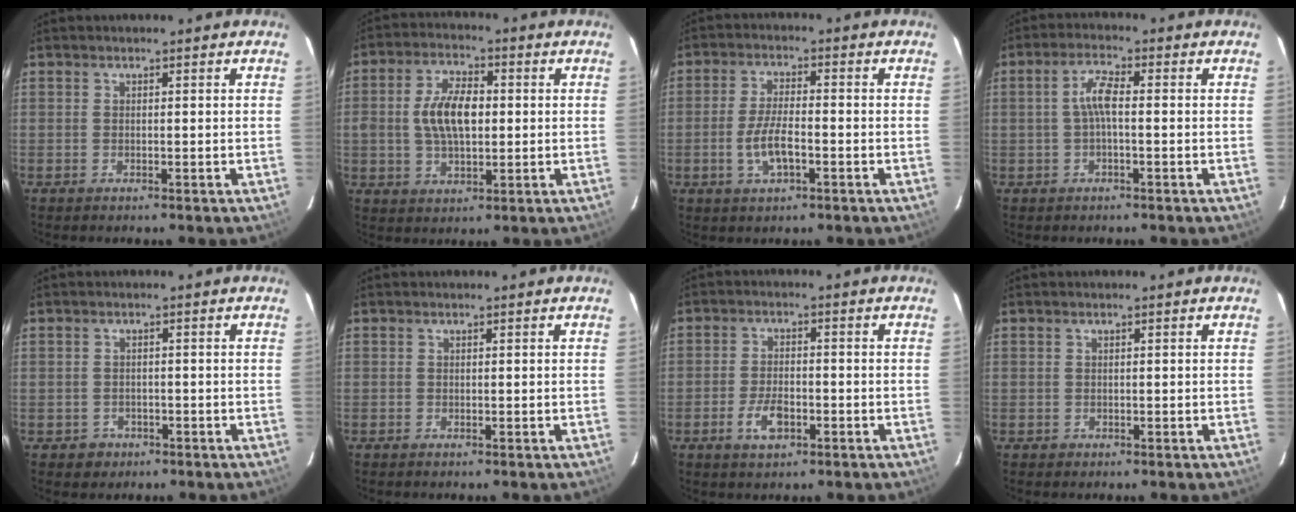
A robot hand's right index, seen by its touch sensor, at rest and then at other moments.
{"total": 9.6, "force": [0.4, 5.1, 8.0], "torque": [-0.155, 0.013, 0.009]}
{"total": 6.6, "force": [-2.3, 2.2, 5.8], "torque": [-0.118, -0.002, -0.042]}
{"total": 4.0, "force": [-0.3, 0.9, 3.9], "torque": [-0.081, 0.011, -0.005]}
{"total": 3.0, "force": [-1.2, 2.7, 0.2], "torque": [-0.011, 0.005, -0.014]}
{"total": 0.0}
{"total": 5.3, "force": [-2.4, 2.6, 3.9], "torque": [-0.082, -0.002, -0.041]}
{"total": 0.7, "force": [-0.2, 0.7, 0.0], "torque": [0.002, 0.001, 0.001]}